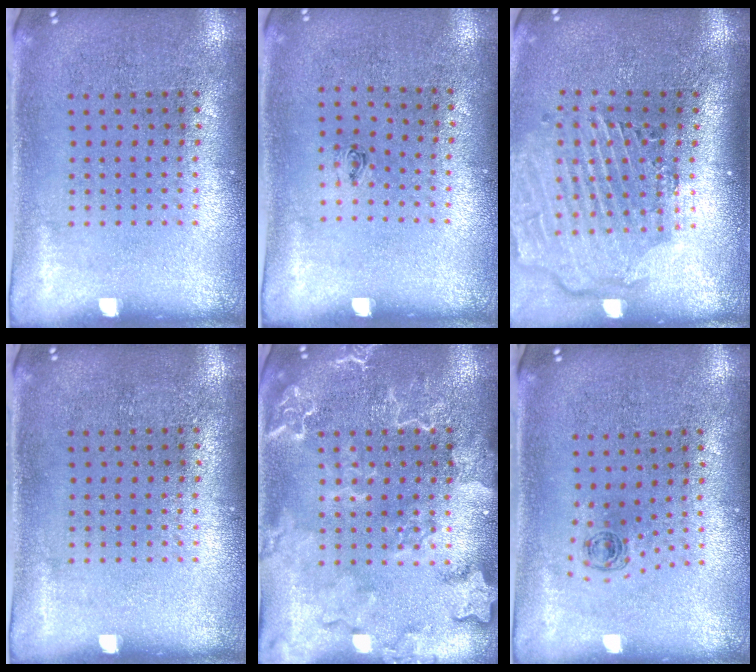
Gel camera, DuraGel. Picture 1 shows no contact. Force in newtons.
{"total": 0.5, "press": 0.1, "slide": 0.5}
{"total": 2.8, "press": 2.3, "slide": 1.7}
{"total": 0.0}
{"total": 4.0, "press": 4.0, "slide": 0.6}
{"total": 0.5, "press": 0.3, "slide": 0.4}